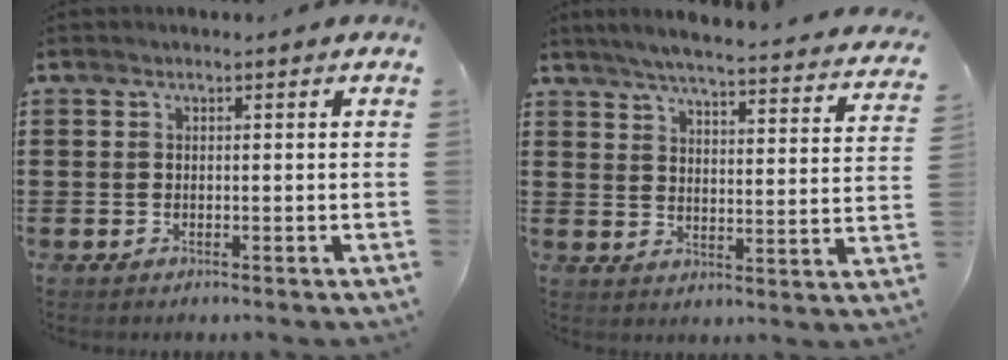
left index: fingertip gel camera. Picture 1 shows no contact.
{"total": 4.7, "force": [4.4, -0.3, 1.6], "torque": [-0.045, -0.039, 0.068]}